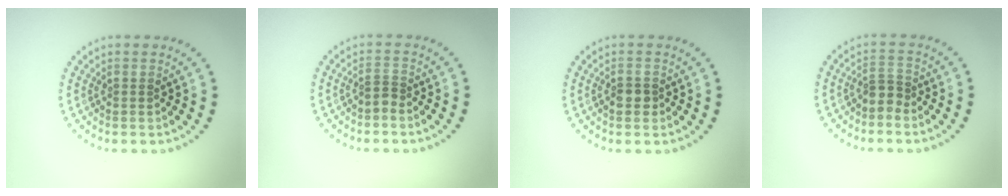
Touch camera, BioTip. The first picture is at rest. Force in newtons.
{"total": 1.0, "press": 0.6, "slide": 0.8}
{"total": 1.6, "press": 1.5, "slide": 0.5}
{"total": 1.6, "press": 1.1, "slide": 1.2}